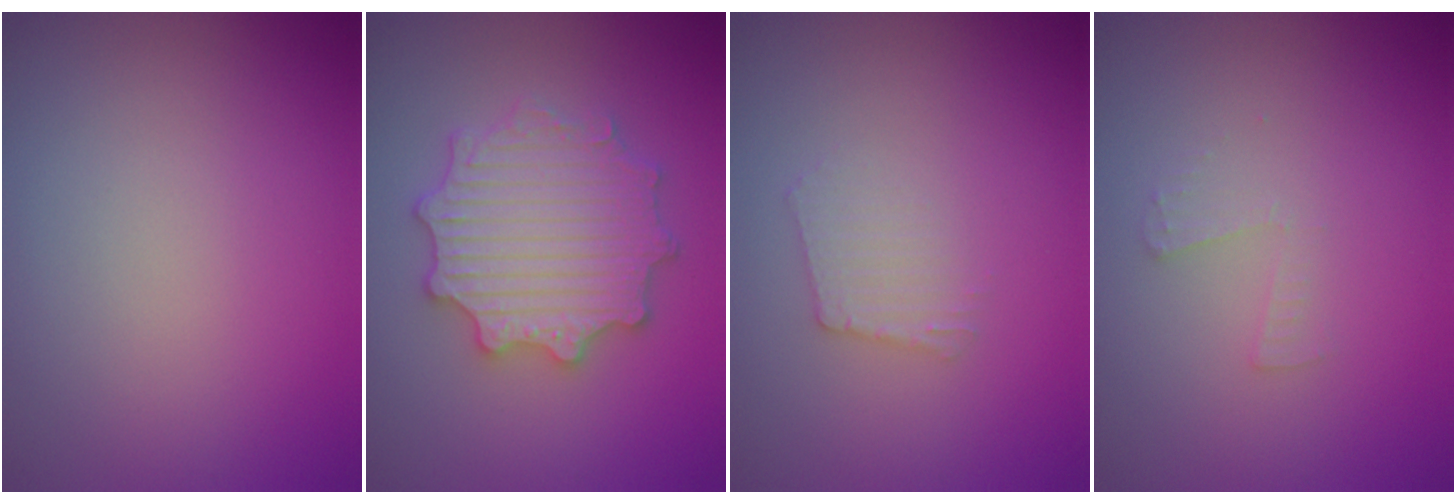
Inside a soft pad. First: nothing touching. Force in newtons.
{"total": 5.6, "press": 5.5, "slide": 1.0}
{"total": 1.7, "press": 1.7, "slide": 0.2}
{"total": 1.0, "press": 1.0, "slide": 0.0}